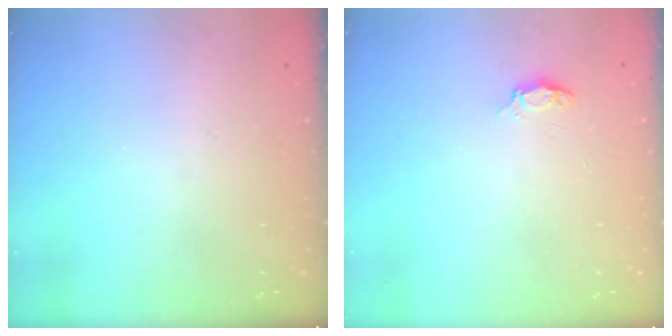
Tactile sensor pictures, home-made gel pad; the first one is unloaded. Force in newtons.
{"total": 3.6, "press": 3.6, "slide": 0.4}